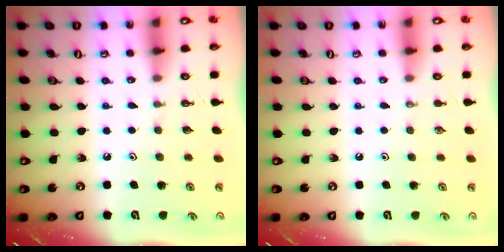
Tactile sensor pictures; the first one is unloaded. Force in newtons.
{"total": 0.0}